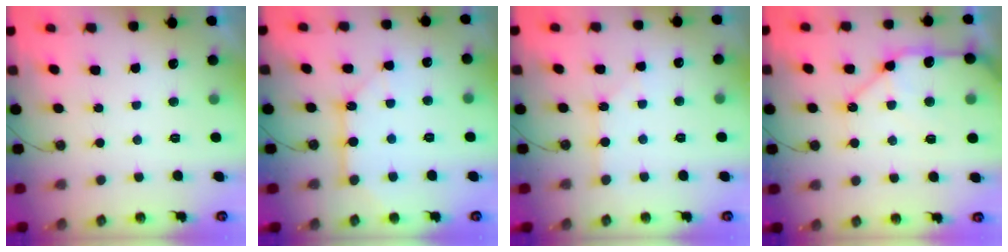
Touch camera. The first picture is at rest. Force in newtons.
{"total": 10.4, "press": 10.4, "slide": 0.9}
{"total": 1.7, "press": 1.7, "slide": 0.3}
{"total": 14.3, "press": 14.2, "slide": 1.7}